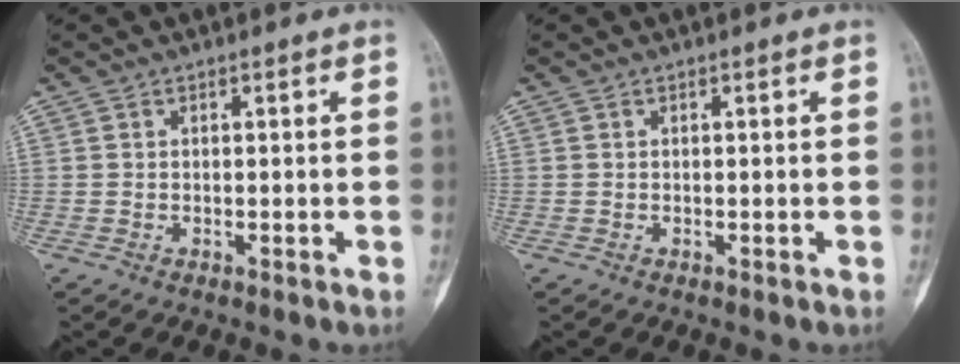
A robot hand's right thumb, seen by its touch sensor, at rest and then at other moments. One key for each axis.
{"total": 0.0}